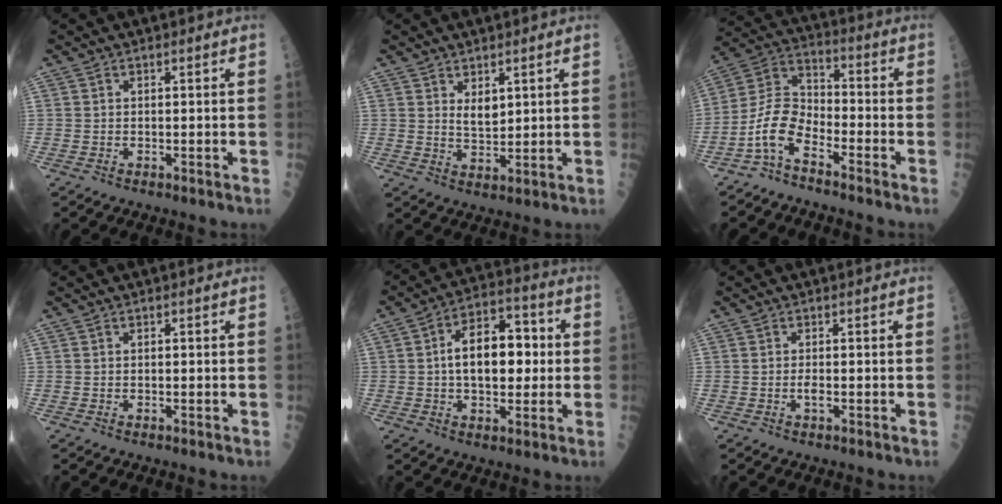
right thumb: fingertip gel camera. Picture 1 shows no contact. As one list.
[{"total": 3.6, "force": [1.7, 1.8, 2.5], "torque": [-0.033, -0.018, 0.035]}, {"total": 9.4, "force": [-5.3, 4.1, 6.5], "torque": [-0.131, 0.057, -0.116]}, {"total": 0.6, "force": [0.1, 0.3, 0.5], "torque": [-0.011, -0.001, 0.003]}, {"total": 14.2, "force": [0.8, 8.1, 11.6], "torque": [-0.150, 0.026, 0.006]}, {"total": 1.5, "force": [-0.3, 0.6, 1.4], "torque": [-0.025, 0.000, -0.006]}]